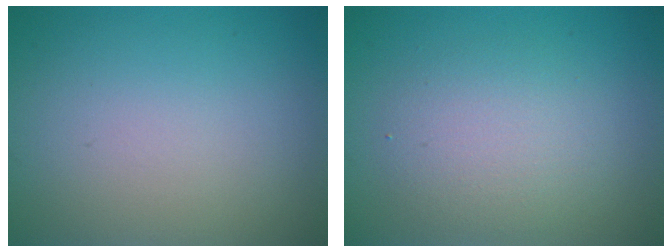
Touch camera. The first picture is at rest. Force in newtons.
{"total": 3.4, "press": 3.4, "slide": 0.2}